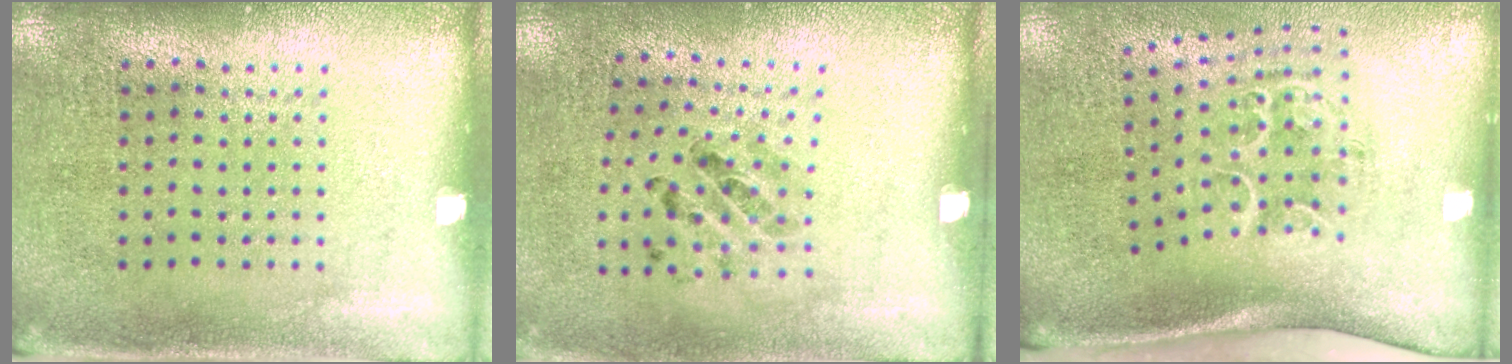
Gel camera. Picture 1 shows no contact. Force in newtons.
{"total": 1.3, "press": 0.7, "slide": 1.2}
{"total": 1.6, "press": 1.3, "slide": 1.0}